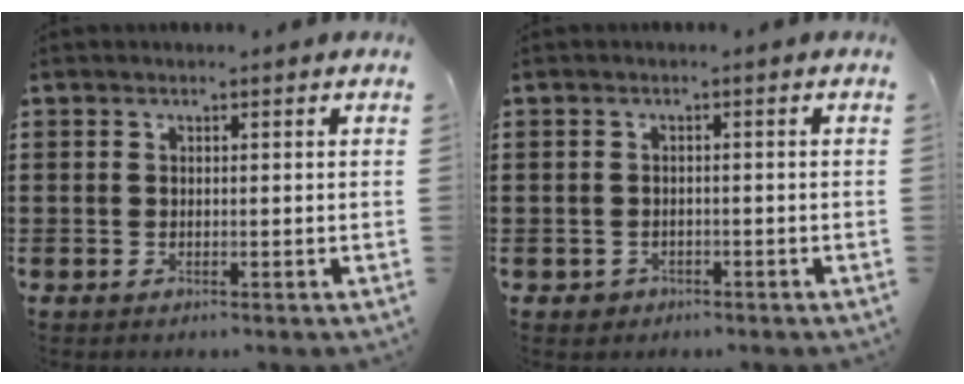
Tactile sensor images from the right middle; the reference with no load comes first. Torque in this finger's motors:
{"motor_torque": [0.87, 0.44, 0.05, 0.01]}